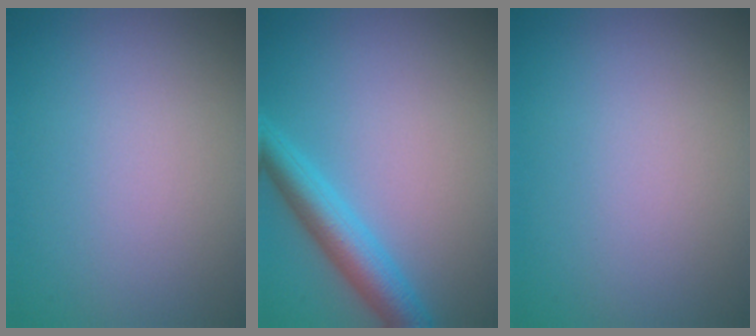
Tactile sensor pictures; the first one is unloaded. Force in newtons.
{"total": 4.0, "press": 4.0, "slide": 0.1}
{"total": 0.0}